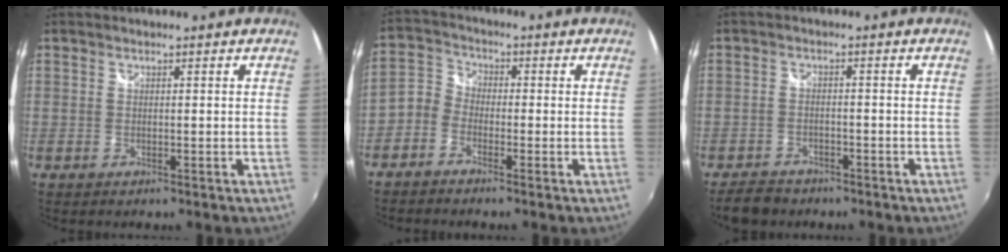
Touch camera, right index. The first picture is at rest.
{"total": 4.2, "force": [-2.5, 3.0, 1.4], "torque": [-0.035, 0.015, -0.064]}
{"total": 6.2, "force": [-5.1, 3.0, 1.9], "torque": [-0.061, 0.001, -0.080]}